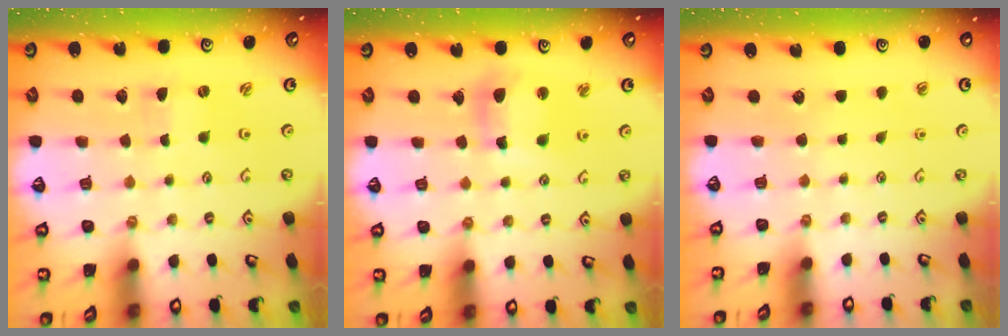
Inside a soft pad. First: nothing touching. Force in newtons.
{"total": 9.9, "press": 9.8, "slide": 1.0}
{"total": 0.0}